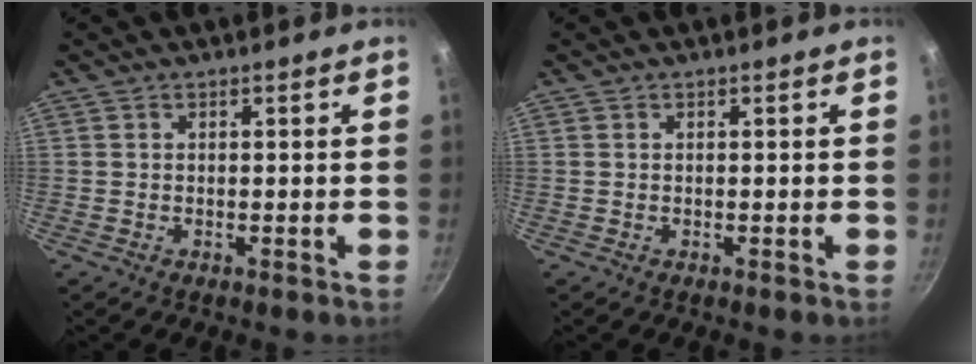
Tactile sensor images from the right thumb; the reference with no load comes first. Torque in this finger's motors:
{"motor_torque": [0.38, 0.46, -0.33, -0.07, 0.00]}